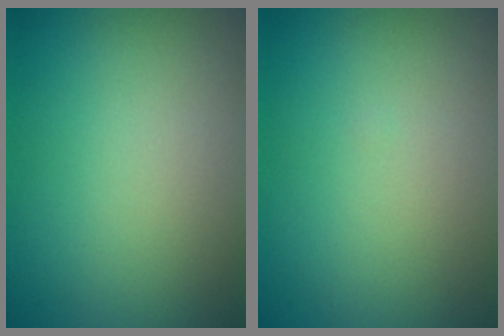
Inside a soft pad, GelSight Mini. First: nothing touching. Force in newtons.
{"total": 0.0}